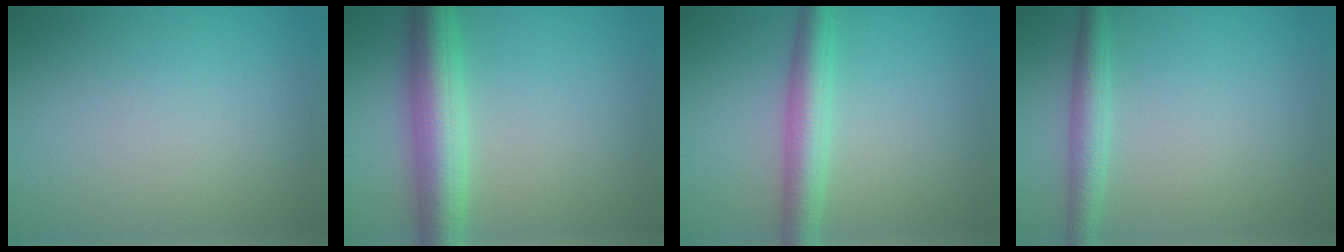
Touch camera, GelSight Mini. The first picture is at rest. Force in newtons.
{"total": 6.1, "press": 6.1, "slide": 0.1}
{"total": 4.1, "press": 4.0, "slide": 0.1}
{"total": 2.6, "press": 2.6, "slide": 0.1}